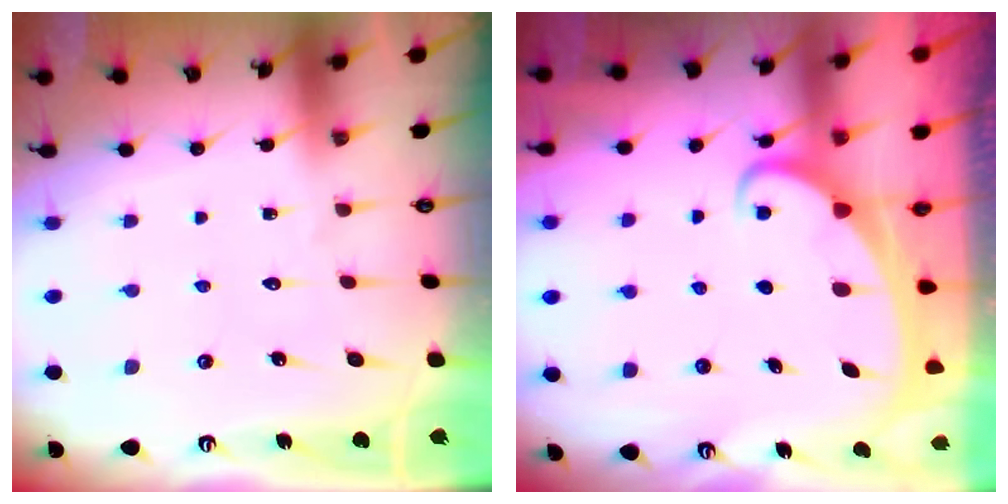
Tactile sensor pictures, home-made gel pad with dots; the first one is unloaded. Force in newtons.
{"total": 2.0, "press": 2.0, "slide": 0.2}